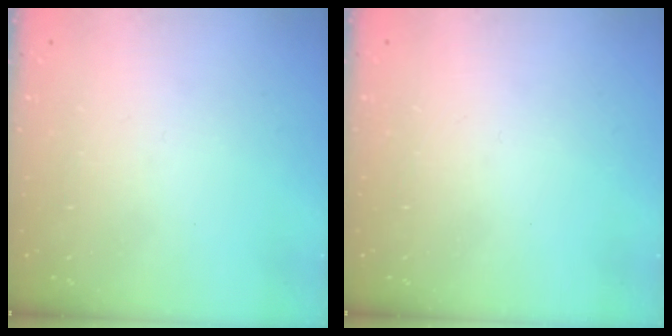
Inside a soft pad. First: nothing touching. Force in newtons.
{"total": 0.0}